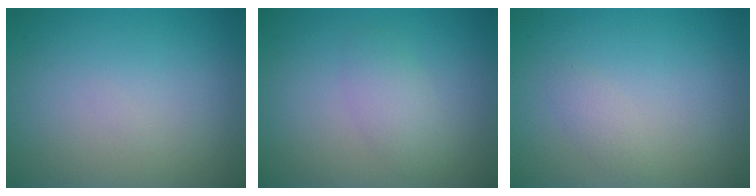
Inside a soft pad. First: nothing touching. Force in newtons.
{"total": 2.1, "press": 2.1, "slide": 0.0}
{"total": 1.0, "press": 1.0, "slide": 0.0}